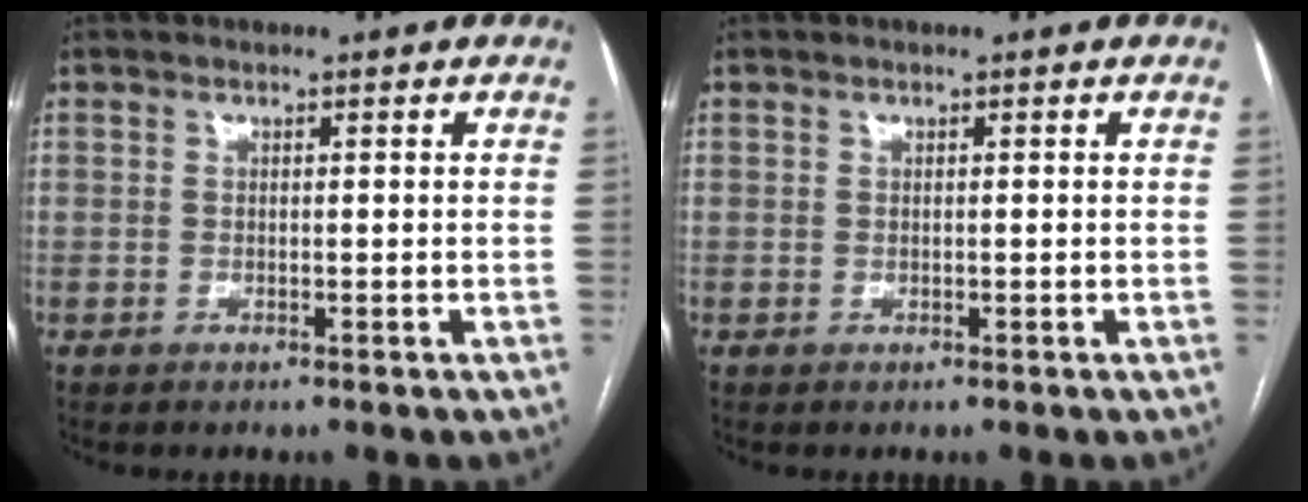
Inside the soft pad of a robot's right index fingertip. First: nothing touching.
{"total": 0.0}